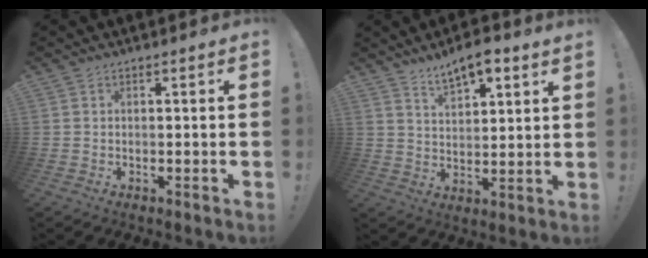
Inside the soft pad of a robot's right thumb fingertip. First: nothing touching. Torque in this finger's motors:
{"motor_torque": [0.00, 0.03, -0.32, 0.22, 0.07]}